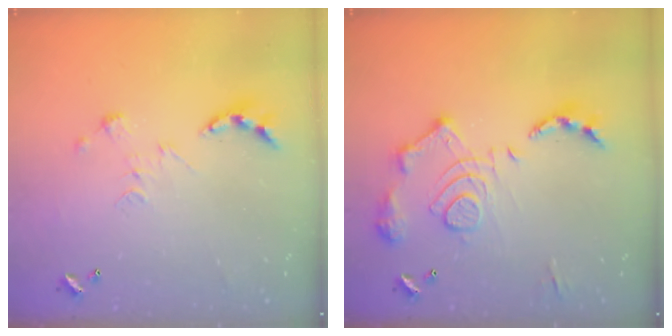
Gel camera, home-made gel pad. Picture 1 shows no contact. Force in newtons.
{"total": 16.6, "press": 16.6, "slide": 1.7}